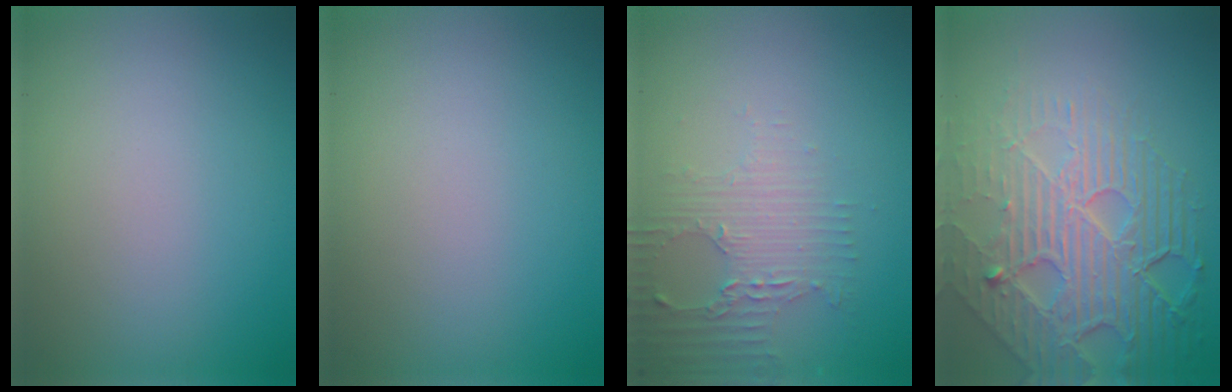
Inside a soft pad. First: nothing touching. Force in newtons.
{"total": 0.0}
{"total": 3.0, "press": 2.5, "slide": 1.7}
{"total": 8.7, "press": 5.9, "slide": 6.4}